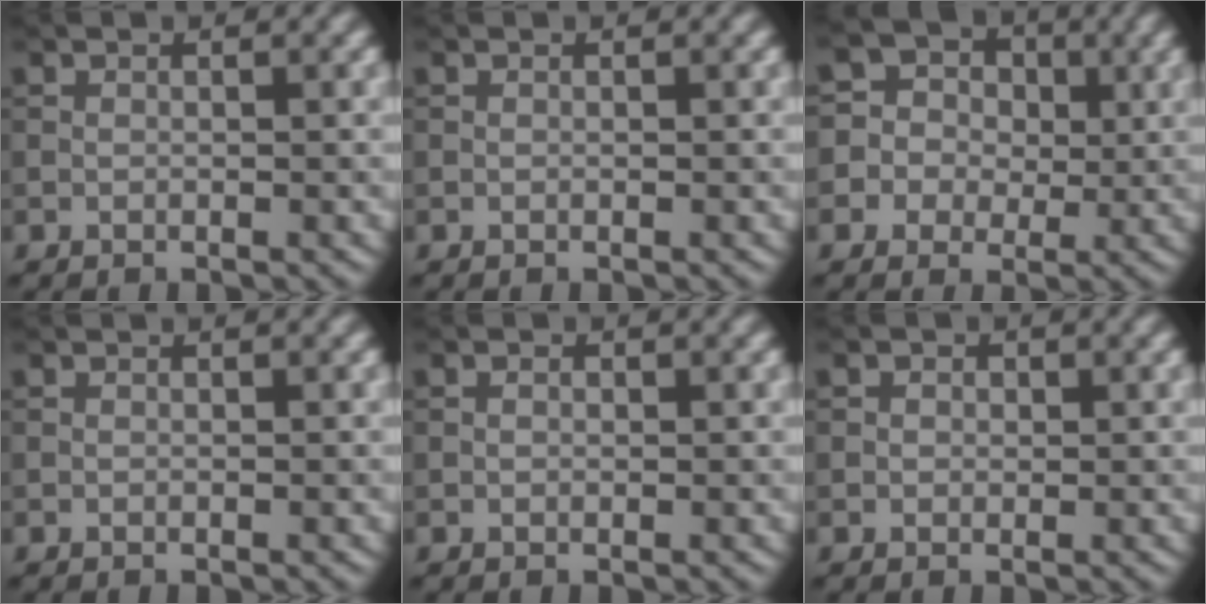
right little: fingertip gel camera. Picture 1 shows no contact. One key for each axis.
{"total": 0.0}
{"total": 6.2, "fx": 0.7, "fy": 6.0, "fz": 1.6, "tx": -0.025, "ty": 0.030, "tz": -0.009}
{"total": 0.0}
{"total": 0.6, "fx": 0.1, "fy": 0.4, "fz": 0.3, "tx": -0.006, "ty": -0.001, "tz": -0.001}
{"total": 0.8, "fx": 0.2, "fy": 0.7, "fz": 0.3, "tx": -0.005, "ty": -0.002, "tz": 0.000}